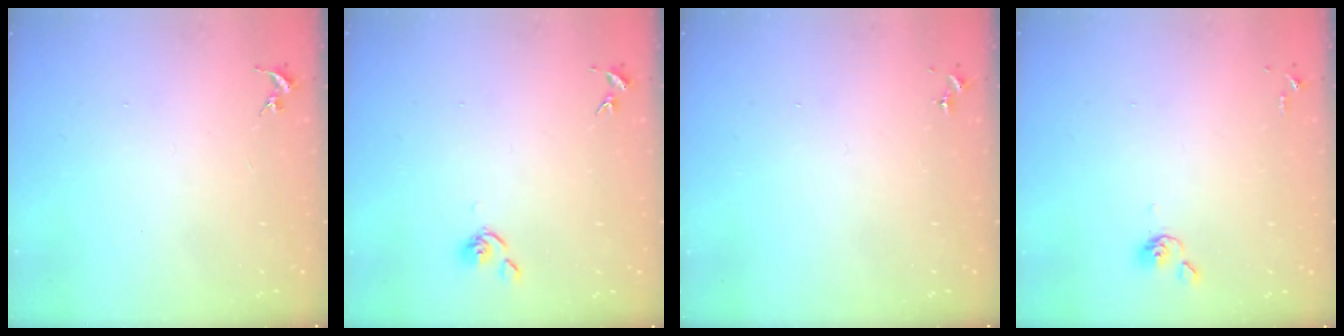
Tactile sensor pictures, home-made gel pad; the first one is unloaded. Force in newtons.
{"total": 3.9, "press": 3.8, "slide": 0.8}
{"total": 0.0}
{"total": 3.9, "press": 3.8, "slide": 0.6}